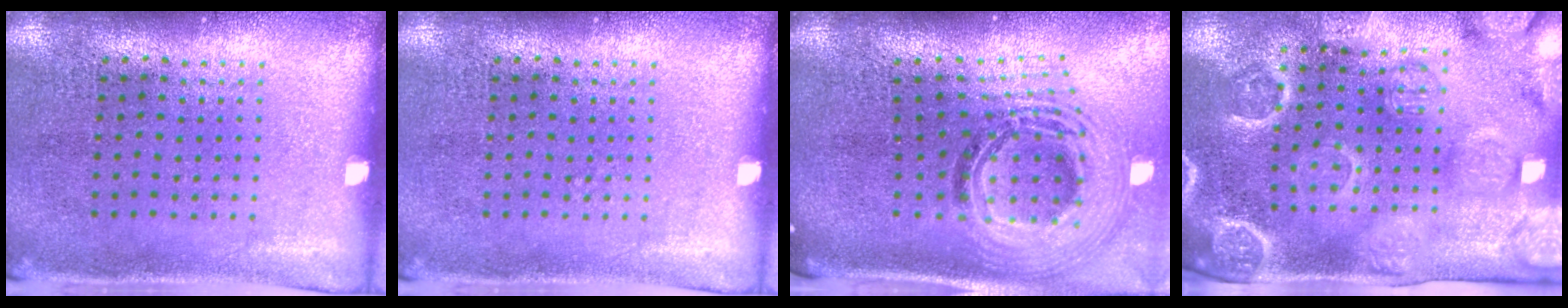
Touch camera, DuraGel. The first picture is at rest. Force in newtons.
{"total": 0.0}
{"total": 2.1, "press": 1.6, "slide": 1.4}
{"total": 4.1, "press": 3.7, "slide": 1.7}